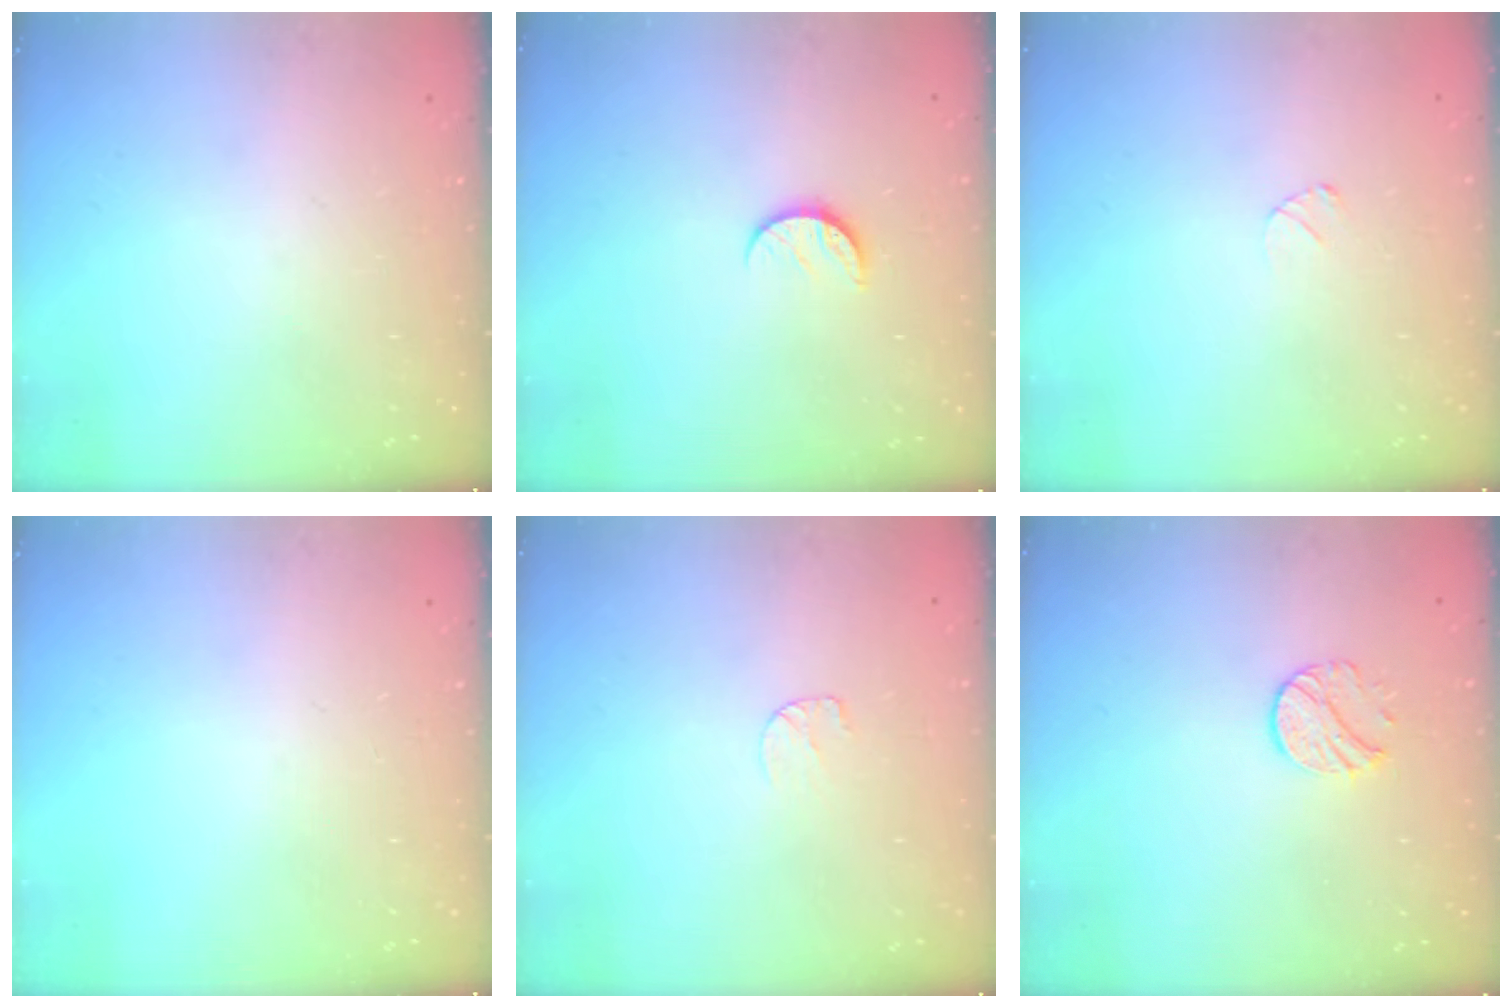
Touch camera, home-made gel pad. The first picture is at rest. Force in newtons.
{"total": 6.4, "press": 6.3, "slide": 0.6}
{"total": 2.6, "press": 2.6, "slide": 0.3}
{"total": 0.0}
{"total": 3.5, "press": 3.5, "slide": 0.3}
{"total": 7.6, "press": 7.6, "slide": 0.2}